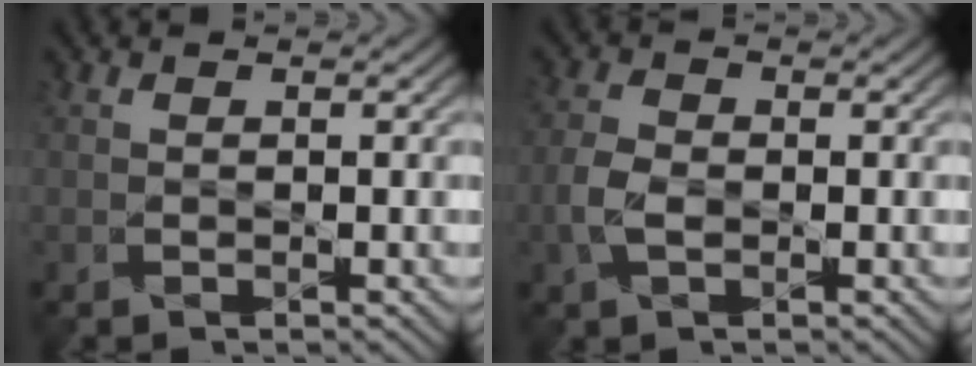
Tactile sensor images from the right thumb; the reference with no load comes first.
{"total": 2.9, "force": [-1.0, 1.6, 2.2], "torque": [-0.061, -0.001, -0.023]}